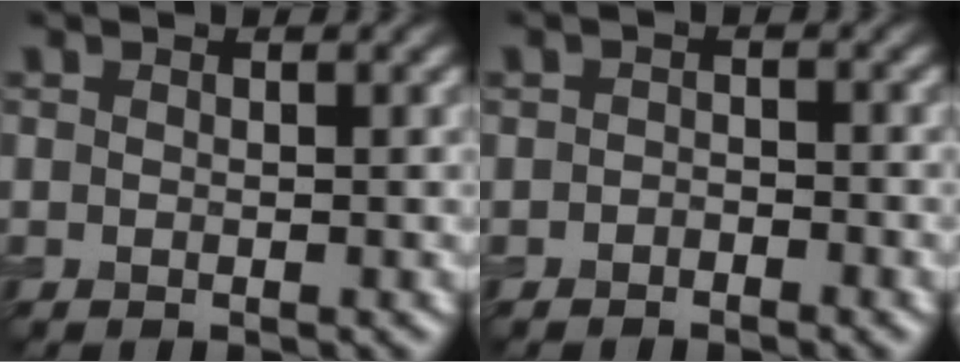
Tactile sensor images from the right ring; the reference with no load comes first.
{"total": 1.0, "force": [-0.8, 0.5, 0.3], "torque": [-0.004, 0.001, -0.015]}